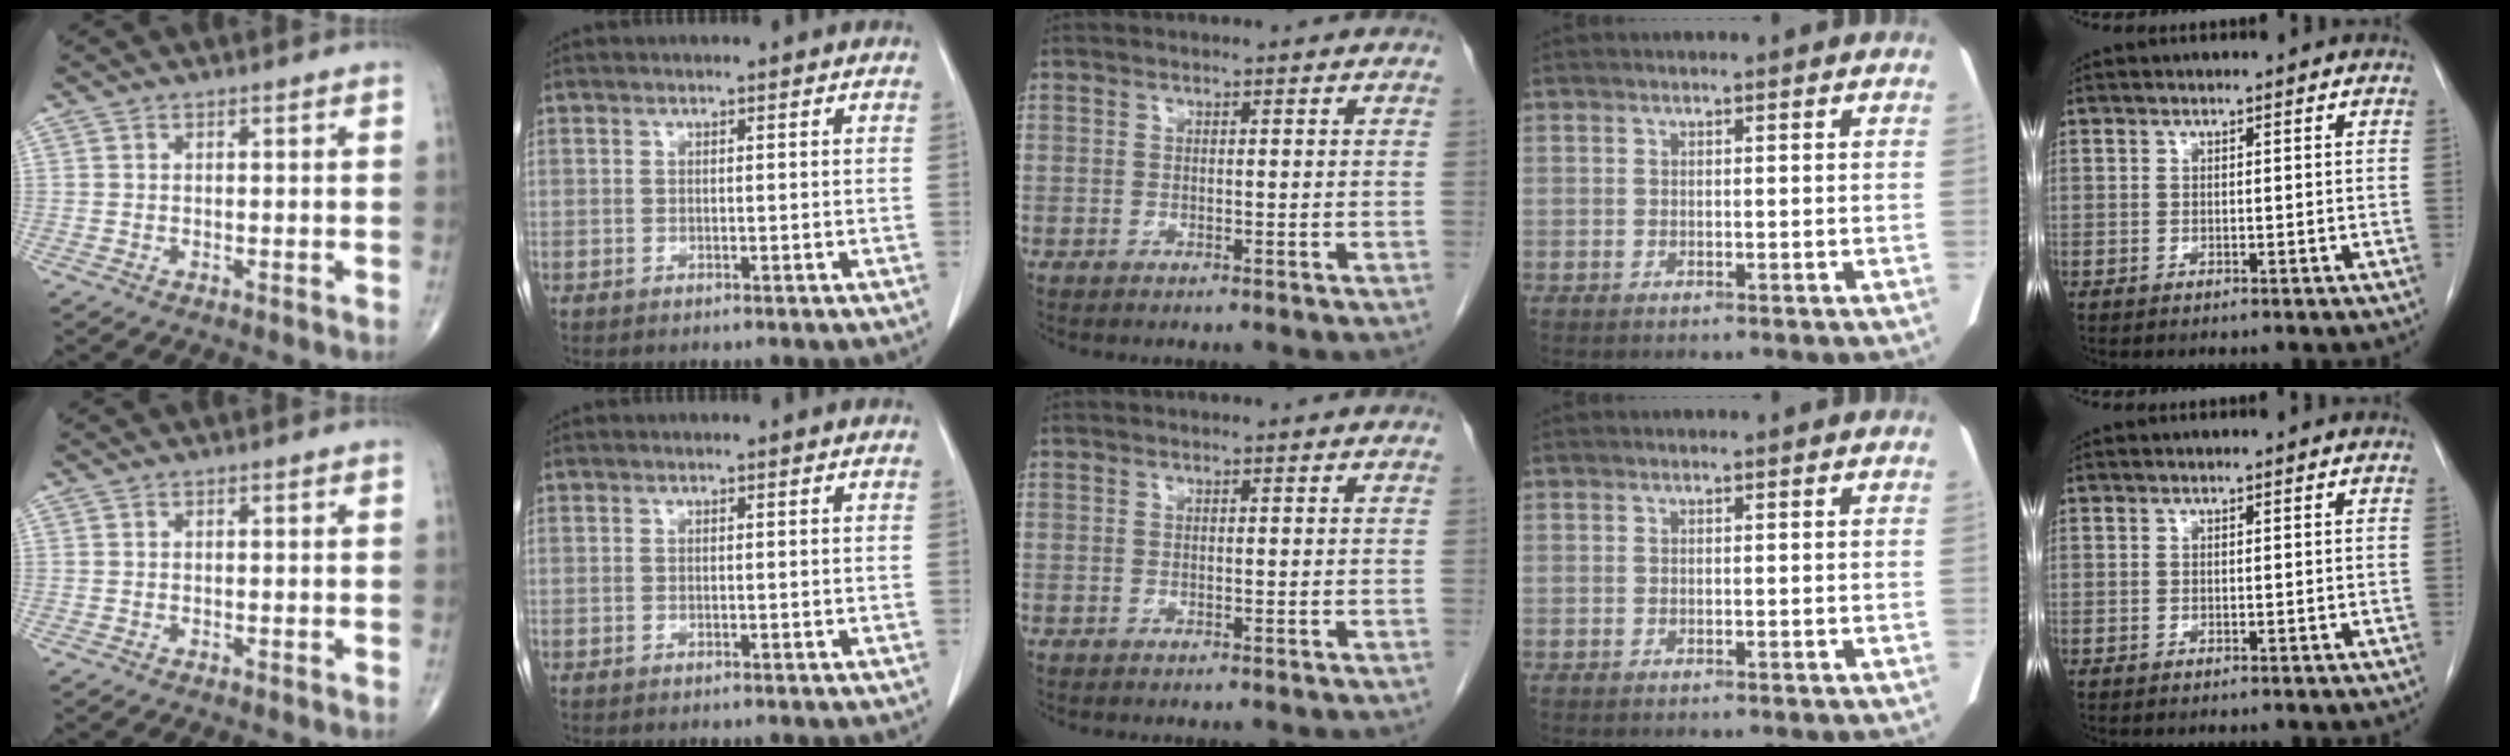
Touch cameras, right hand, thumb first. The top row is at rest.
{}